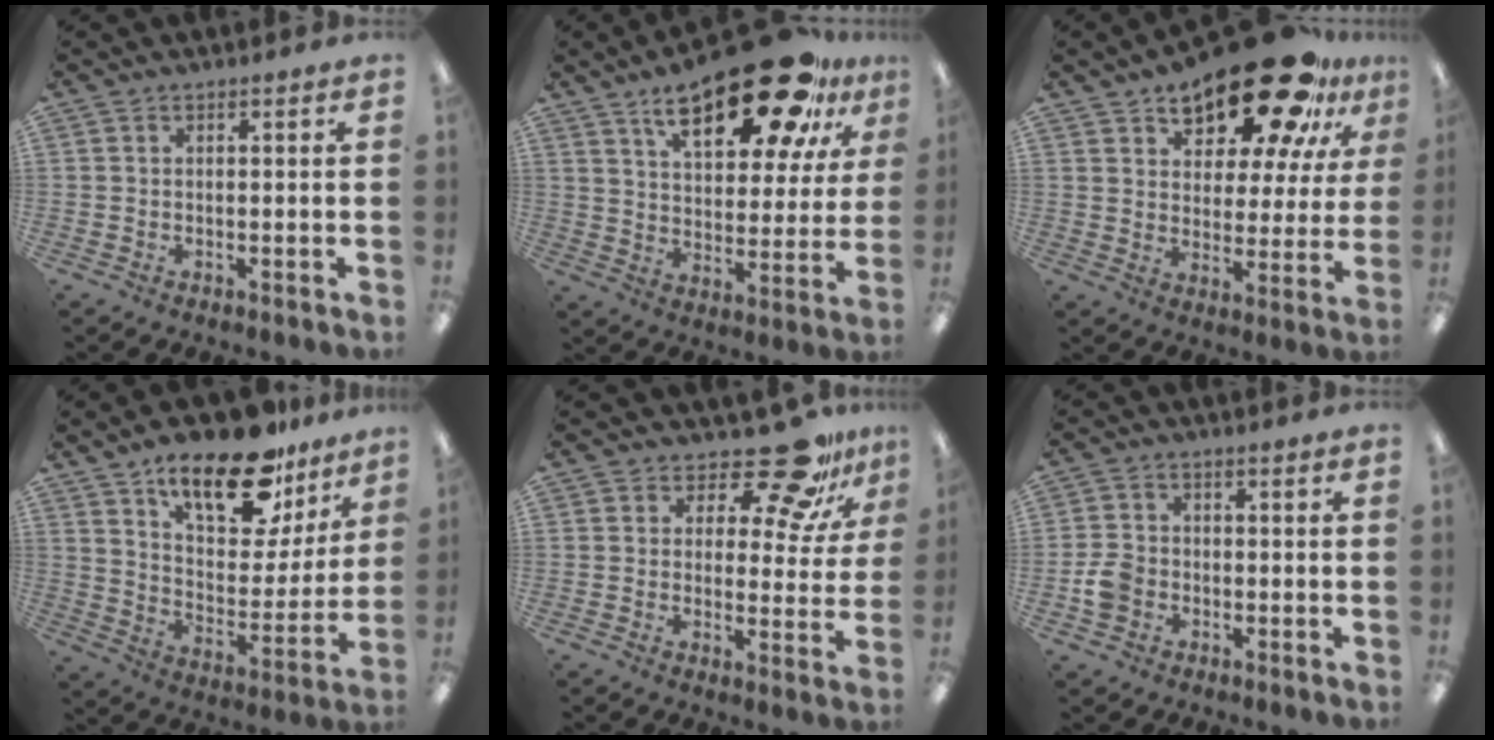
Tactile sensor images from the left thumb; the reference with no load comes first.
{"total": 24.0, "force": [15.0, 9.5, 16.1], "torque": [-0.242, -0.073, 0.246]}
{"total": 21.4, "force": [15.8, 8.7, 11.6], "torque": [-0.177, -0.101, 0.267]}
{"total": 20.5, "force": [14.6, 8.6, 11.6], "torque": [-0.176, -0.087, 0.246]}
{"total": 13.5, "force": [10.6, 4.5, 6.9], "torque": [-0.099, -0.075, 0.183]}
{"total": 5.1, "force": [-1.7, 4.1, 2.5], "torque": [-0.047, 0.012, -0.031]}